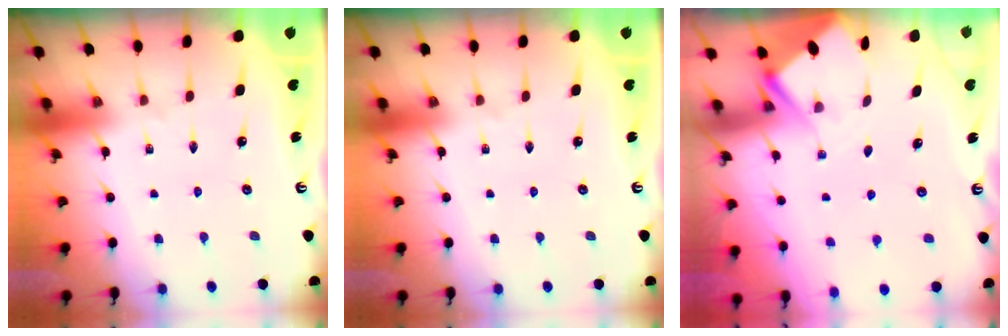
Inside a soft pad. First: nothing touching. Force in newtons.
{"total": 0.0}
{"total": 2.8, "press": 2.8, "slide": 0.4}